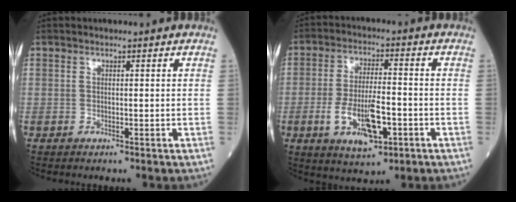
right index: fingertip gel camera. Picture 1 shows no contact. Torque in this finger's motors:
{"motor_torque": [0.26, -0.17, 0.26, 0.13]}